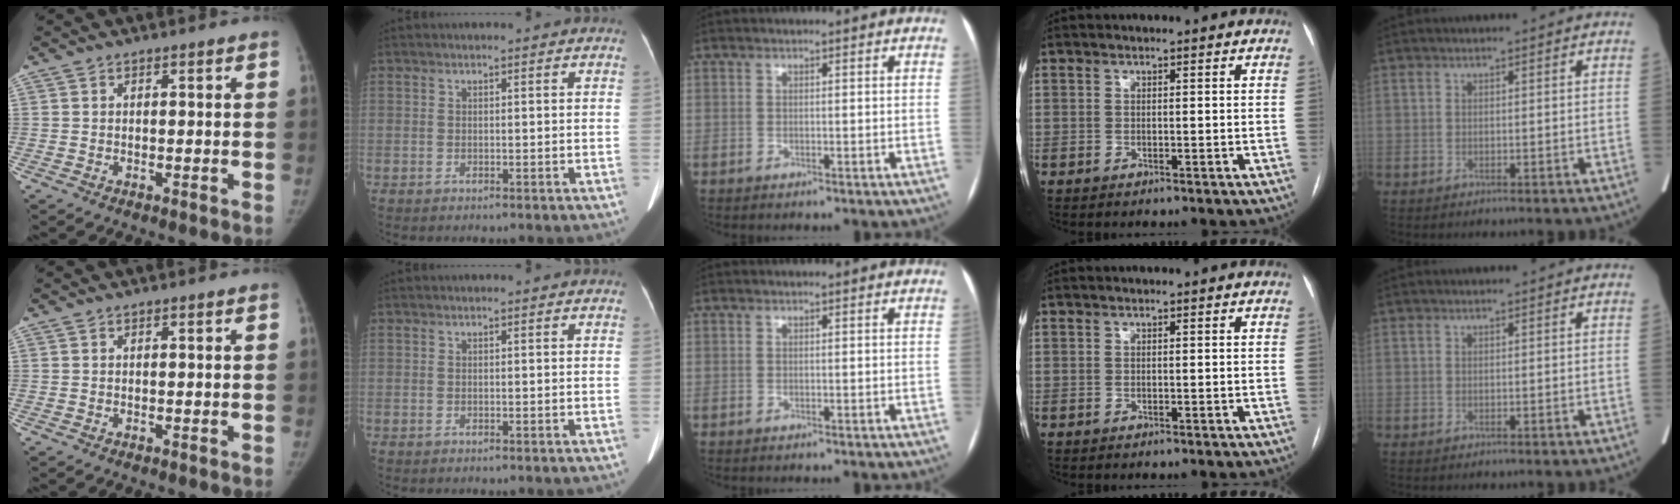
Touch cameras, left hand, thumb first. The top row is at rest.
{}